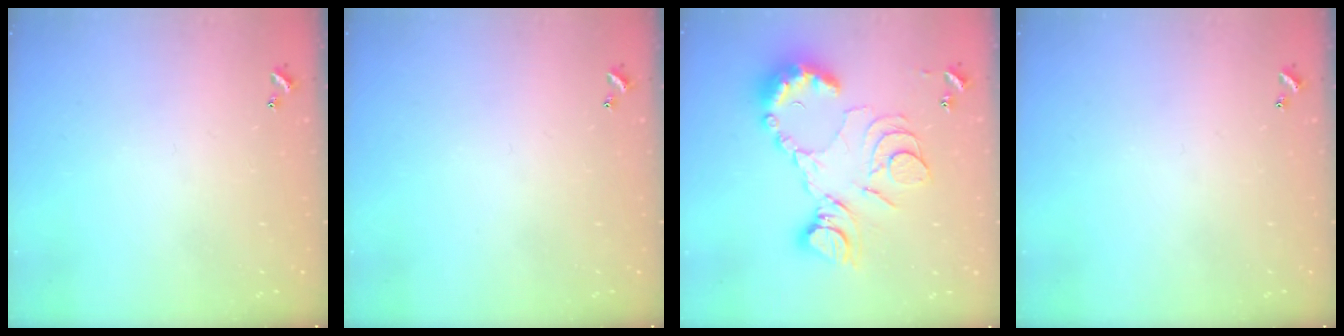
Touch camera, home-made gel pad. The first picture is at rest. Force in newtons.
{"total": 0.0}
{"total": 18.1, "press": 18.1, "slide": 1.8}
{"total": 0.0}